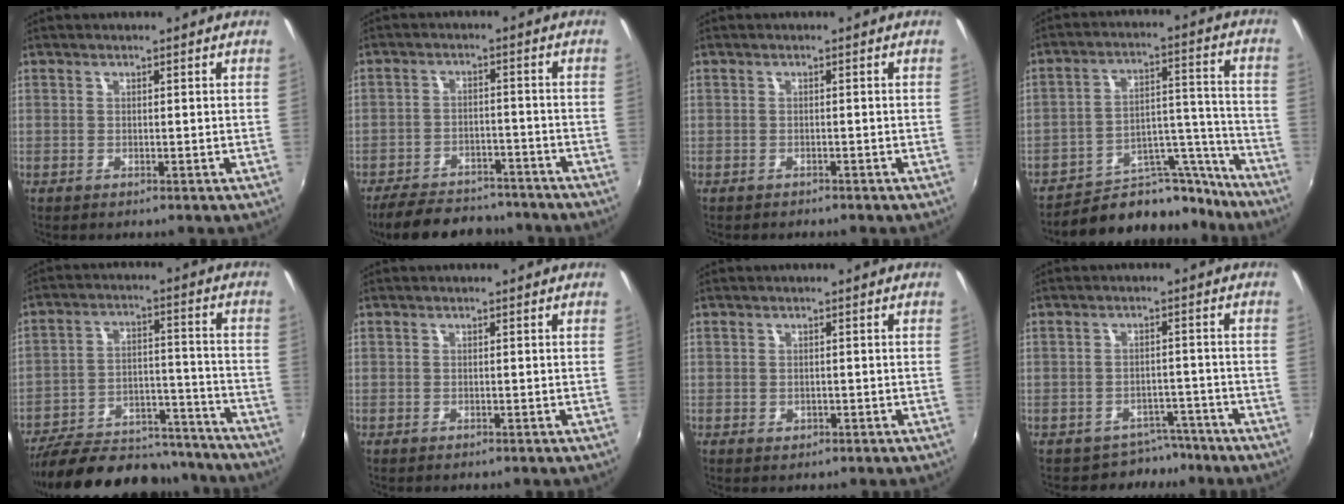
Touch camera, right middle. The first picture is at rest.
{"total": 15.9, "force": [-13.3, 5.9, 6.2], "torque": [-0.144, 0.003, -0.186]}
{"total": 1.6, "force": [-1.5, 0.5, 0.2], "torque": [-0.010, -0.012, -0.020]}
{"total": 16.2, "force": [-14.5, 6.3, 3.6], "torque": [-0.048, 0.051, -0.204]}
{"total": 26.3, "force": [-22.8, 8.5, 10.1], "torque": [-0.194, 0.010, -0.307]}
{"total": 0.5, "force": [-0.2, -0.1, 0.4], "torque": [-0.005, 0.004, -0.003]}
{"total": 0.7, "force": [-0.1, 0.7, 0.0], "torque": [-0.002, -0.003, -0.002]}
{"total": 6.2, "force": [-5.2, 3.4, -0.1], "torque": [-0.002, 0.005, -0.070]}